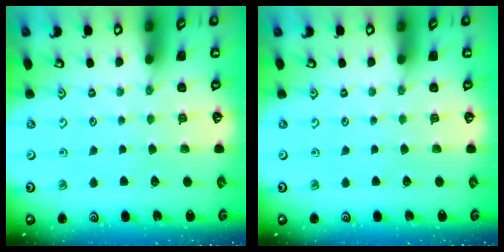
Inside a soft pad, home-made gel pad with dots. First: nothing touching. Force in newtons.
{"total": 0.0}